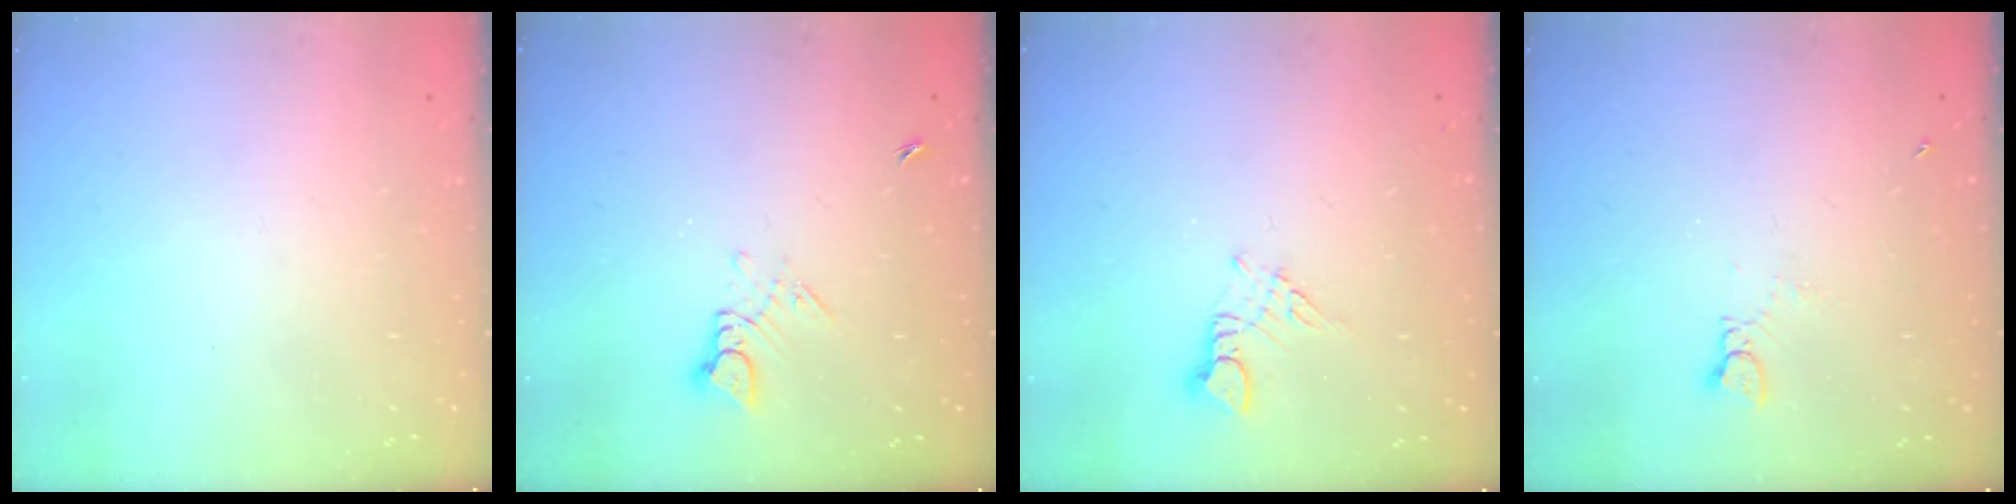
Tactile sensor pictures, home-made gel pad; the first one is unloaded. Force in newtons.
{"total": 3.9, "press": 3.9, "slide": 0.6}
{"total": 3.4, "press": 3.4, "slide": 0.4}
{"total": 0.9, "press": 0.9, "slide": 0.1}